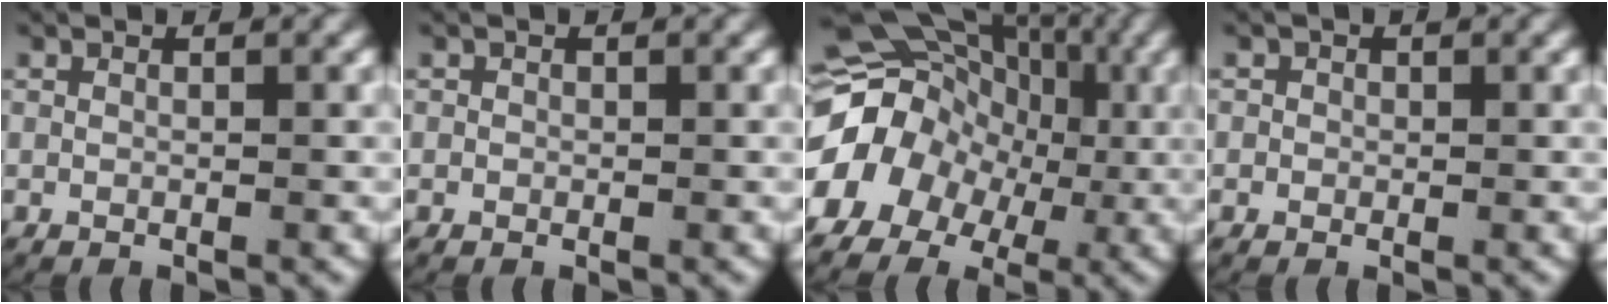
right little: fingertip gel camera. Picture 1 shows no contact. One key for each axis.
{"total": 0.6, "fx": -0.1, "fy": 0.6, "fz": 0.0, "tx": 0.004, "ty": 0.003, "tz": -0.007}
{"total": 15.9, "fx": 1.2, "fy": 13.4, "fz": 8.4, "tx": -0.197, "ty": -0.025, "tz": 0.016}
{"total": 1.2, "fx": -0.1, "fy": 1.2, "fz": 0.1, "tx": 0.002, "ty": 0.006, "tz": -0.011}